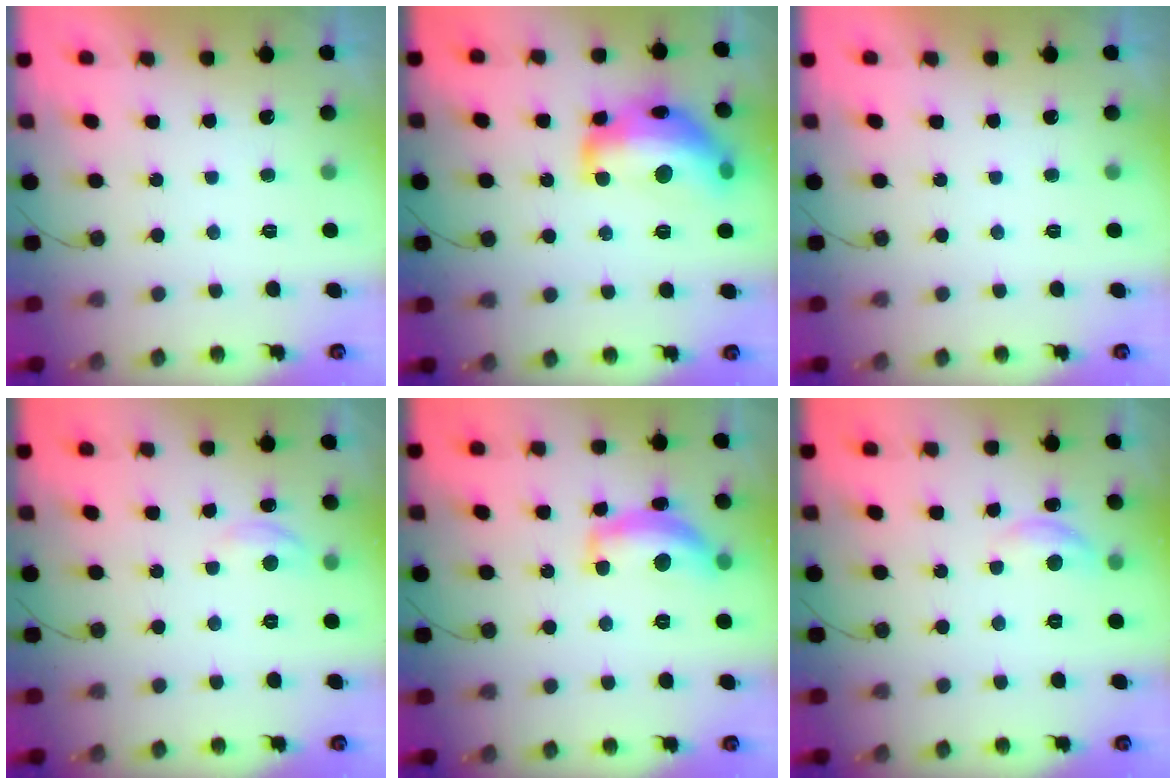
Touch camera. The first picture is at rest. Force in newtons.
{"total": 19.0, "press": 18.9, "slide": 1.1}
{"total": 0.0}
{"total": 4.1, "press": 4.1, "slide": 0.4}
{"total": 13.7, "press": 13.7, "slide": 1.0}
{"total": 6.5, "press": 6.4, "slide": 0.5}